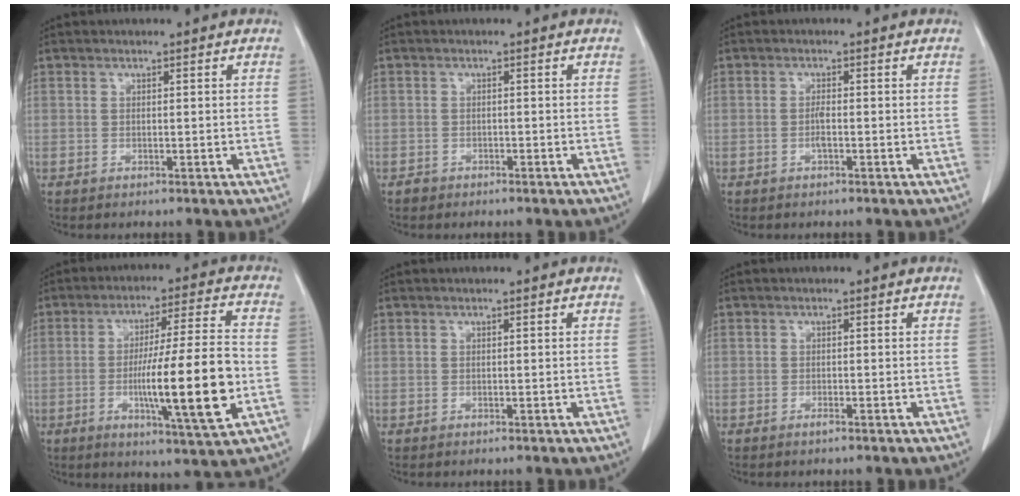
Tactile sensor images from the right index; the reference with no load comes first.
{"total": 1.2, "force": [-0.9, 0.8, -0.2], "torque": [-0.002, 0.003, -0.017]}
{"total": 1.2, "force": [-0.3, 0.1, 1.1], "torque": [-0.020, 0.003, -0.005]}
{"total": 15.4, "force": [-3.2, 0.3, 15.0], "torque": [-0.245, -0.010, -0.049]}
{"total": 0.0}
{"total": 0.7, "force": [-0.6, 0.0, 0.4], "torque": [-0.009, -0.001, -0.009]}